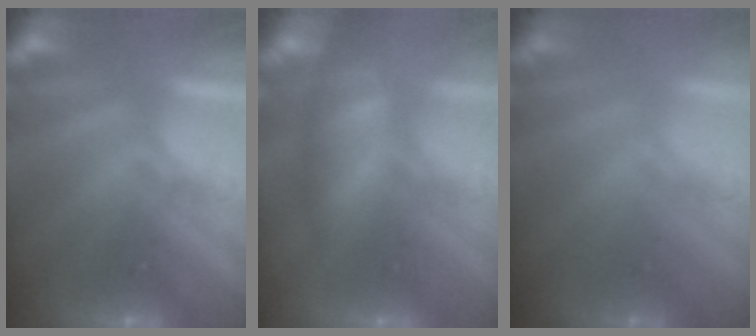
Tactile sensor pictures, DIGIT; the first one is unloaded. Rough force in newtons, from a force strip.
{"total": 5.3}
{"total": 1.6}